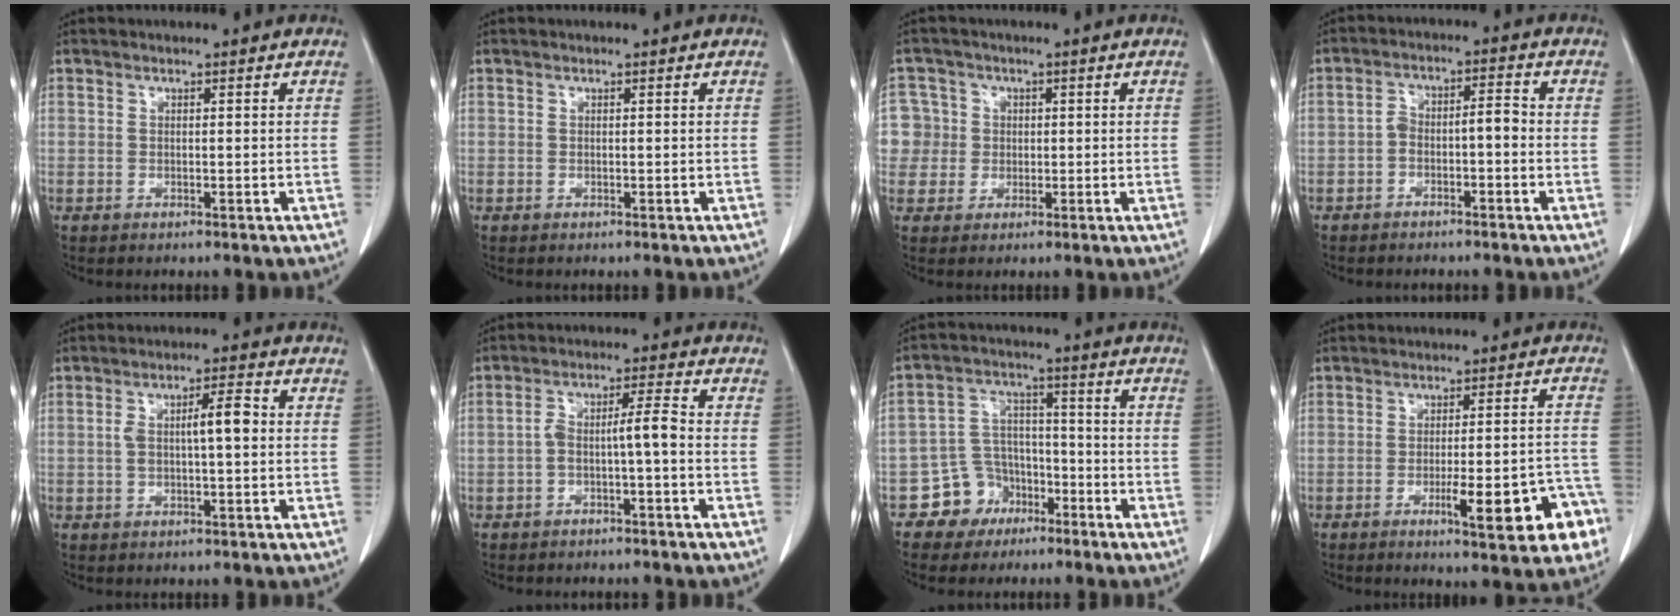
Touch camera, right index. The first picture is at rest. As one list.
[{"total": 0.0}, {"total": 5.8, "force": [0.6, 5.7, -0.2], "torque": [0.011, 0.026, 0.018]}, {"total": 4.4, "force": [-1.6, 1.6, 3.8], "torque": [-0.068, 0.030, -0.021]}, {"total": 5.5, "force": [0.5, 1.2, 5.4], "torque": [-0.098, 0.021, 0.012]}, {"total": 4.8, "force": [-1.4, 0.4, 4.6], "torque": [-0.086, 0.028, -0.017]}, {"total": 7.6, "force": [-4.4, 6.2, 1.0], "torque": [-0.016, 0.019, -0.069]}, {"total": 11.6, "force": [-5.2, 2.0, 10.2], "torque": [-0.117, 0.017, -0.057]}]